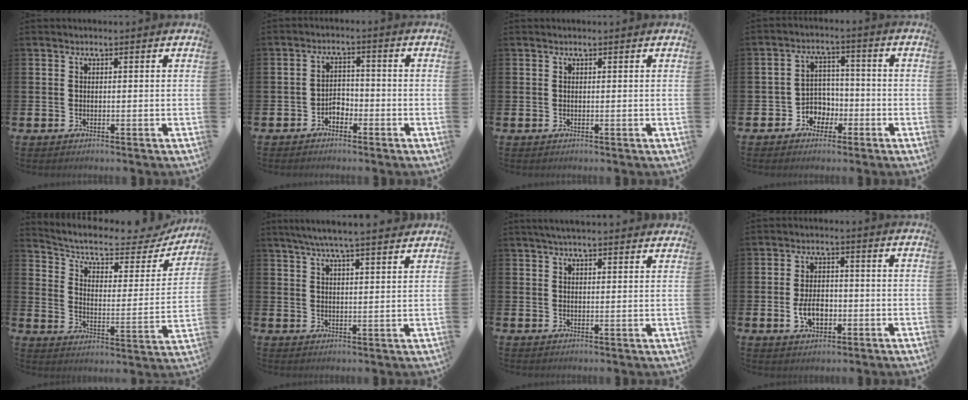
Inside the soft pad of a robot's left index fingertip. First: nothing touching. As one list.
[{"total": 2.3, "force": [-1.8, 1.3, 0.6], "torque": [-0.016, 0.007, -0.039]}, {"total": 0.0}, {"total": 4.0, "force": [-1.7, 3.5, 0.7], "torque": [-0.025, 0.003, -0.039]}, {"total": 7.0, "force": [6.0, 2.4, 2.7], "torque": [-0.082, -0.042, 0.097]}, {"total": 6.0, "force": [5.6, -0.1, 2.2], "torque": [-0.056, -0.018, 0.099]}, {"total": 3.3, "force": [3.0, 0.3, 1.1], "torque": [-0.028, -0.006, 0.056]}, {"total": 4.4, "force": [-1.2, 2.7, 3.2], "torque": [-0.042, 0.000, -0.025]}]